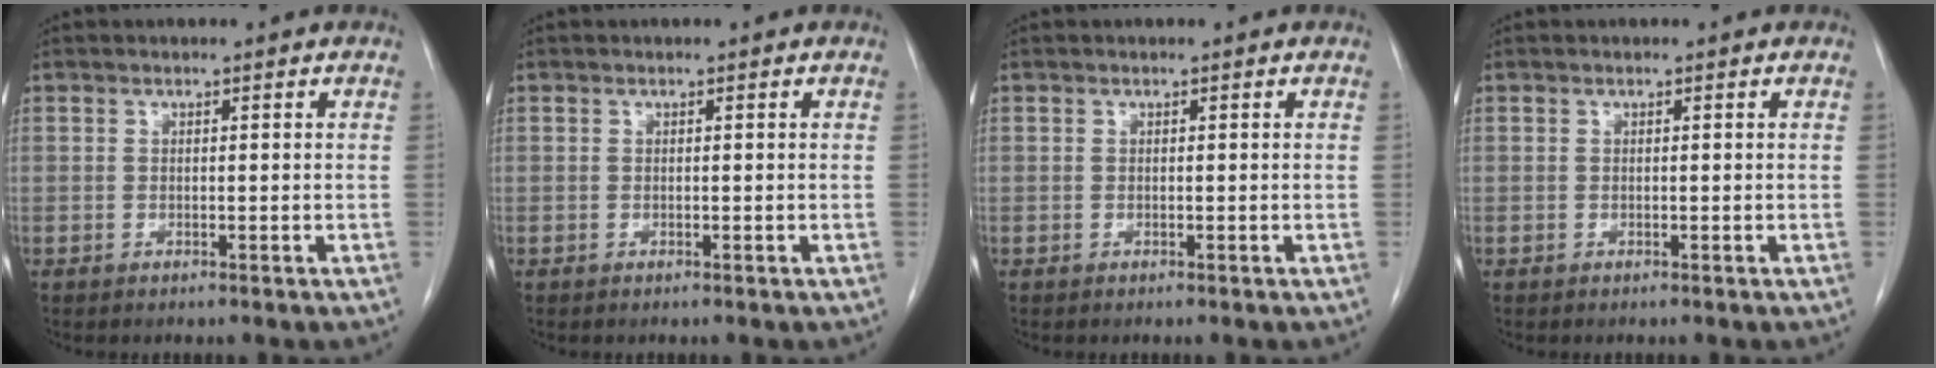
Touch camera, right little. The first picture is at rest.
{"total": 0.0}
{"total": 0.0}
{"total": 0.0}